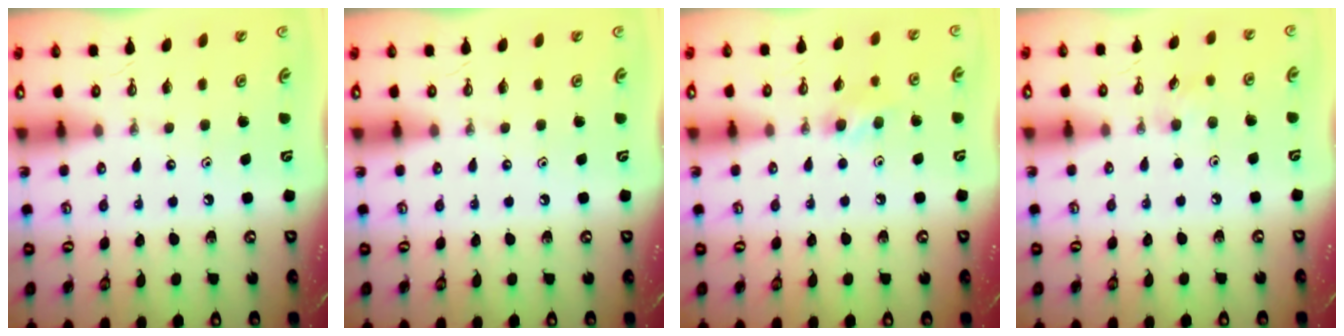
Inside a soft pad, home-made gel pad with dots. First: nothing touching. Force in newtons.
{"total": 0.0}
{"total": 8.6, "press": 5.2, "slide": 6.9}
{"total": 5.9, "press": 5.7, "slide": 1.4}